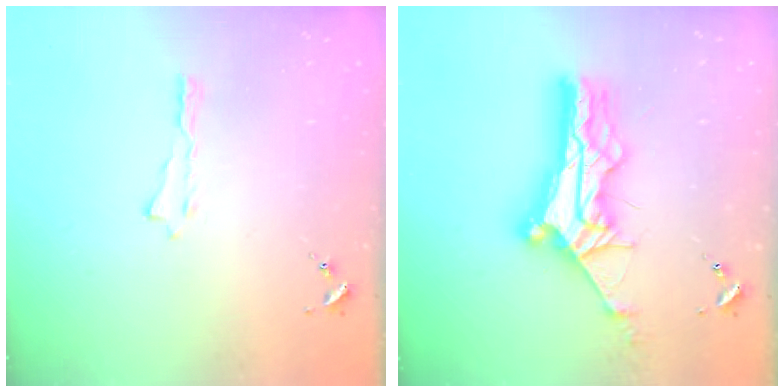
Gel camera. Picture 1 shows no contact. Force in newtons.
{"total": 11.3, "press": 11.2, "slide": 1.1}